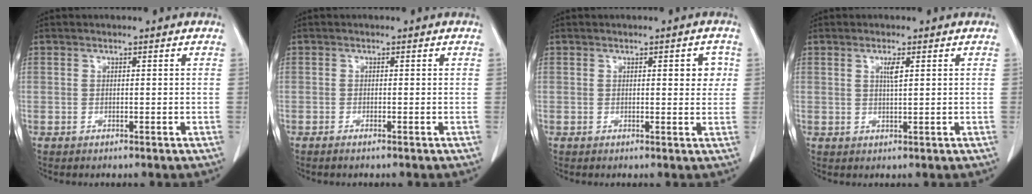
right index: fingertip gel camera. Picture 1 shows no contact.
{"total": 0.7, "force": [-0.5, -0.1, 0.4], "torque": [-0.010, -0.001, -0.010]}
{"total": 3.0, "force": [0.8, 1.1, 2.6], "torque": [-0.029, 0.000, 0.009]}
{"total": 1.9, "force": [0.8, 0.1, 1.8], "torque": [-0.036, -0.002, 0.014]}